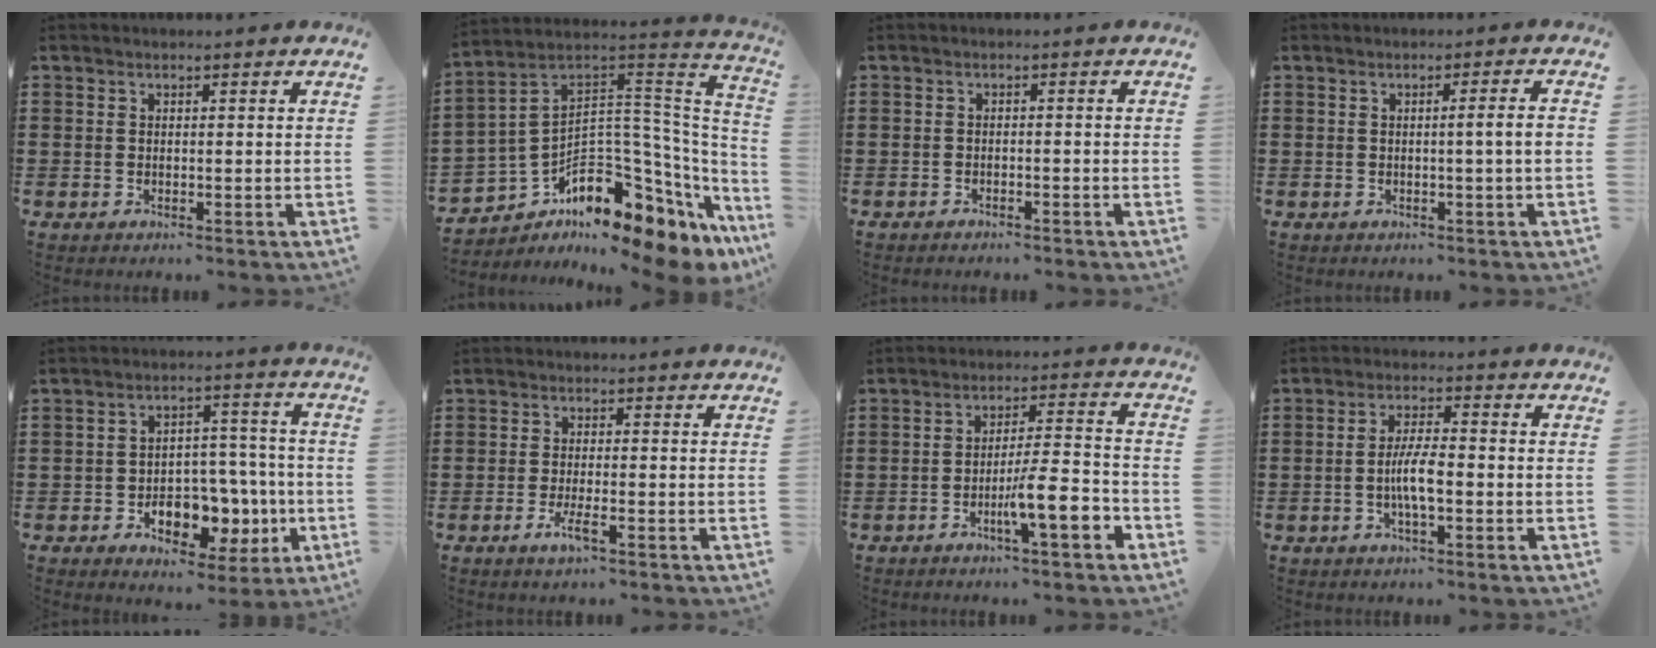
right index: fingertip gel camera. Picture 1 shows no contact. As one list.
[{"total": 8.9, "force": [-5.6, 4.8, 5.0], "torque": [-0.116, -0.027, -0.112]}, {"total": 1.2, "force": [-1.2, 0.1, 0.1], "torque": [-0.006, 0.002, -0.025]}, {"total": 3.0, "force": [-0.1, -0.2, 3.0], "torque": [-0.052, -0.004, -0.005]}, {"total": 8.1, "force": [-2.6, 5.7, 5.2], "torque": [-0.075, 0.017, -0.042]}, {"total": 3.0, "force": [-1.5, 0.5, 2.6], "torque": [-0.063, -0.011, -0.032]}, {"total": 8.8, "force": [-4.0, 1.3, 7.8], "torque": [-0.131, 0.002, -0.068]}, {"total": 5.5, "force": [-1.0, 1.2, 5.3], "torque": [-0.107, -0.001, -0.025]}]